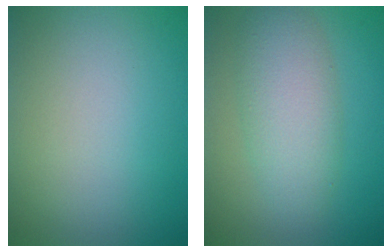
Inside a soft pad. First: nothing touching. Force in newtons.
{"total": 4.9, "press": 4.9, "slide": 0.4}